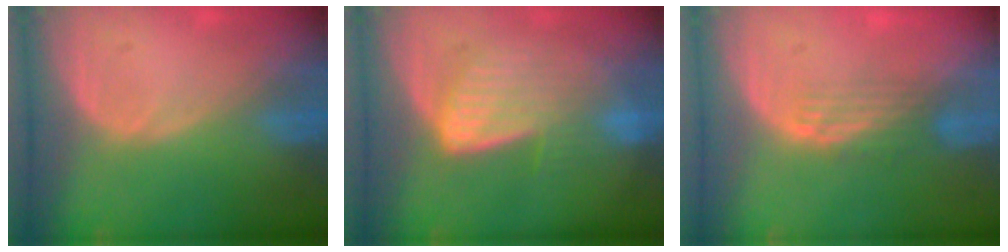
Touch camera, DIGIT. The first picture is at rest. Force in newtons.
{"total": 7.1, "press": 7.0, "slide": 1.1}
{"total": 3.3, "press": 2.8, "slide": 1.8}